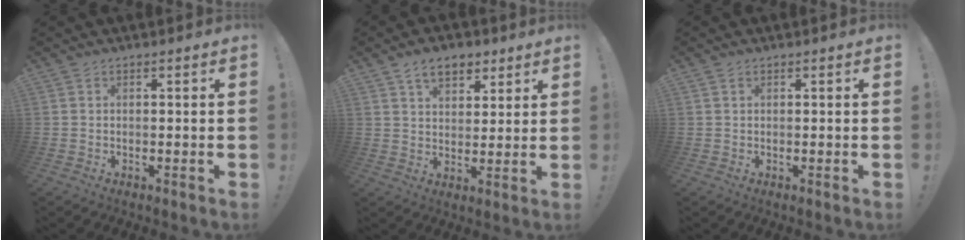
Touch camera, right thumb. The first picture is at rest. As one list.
[{"total": 8.8, "force": [5.1, 5.5, 4.6], "torque": [-0.065, -0.013, 0.095]}, {"total": 0.7, "force": [0.4, 0.5, 0.3], "torque": [-0.004, 0.000, 0.008]}]